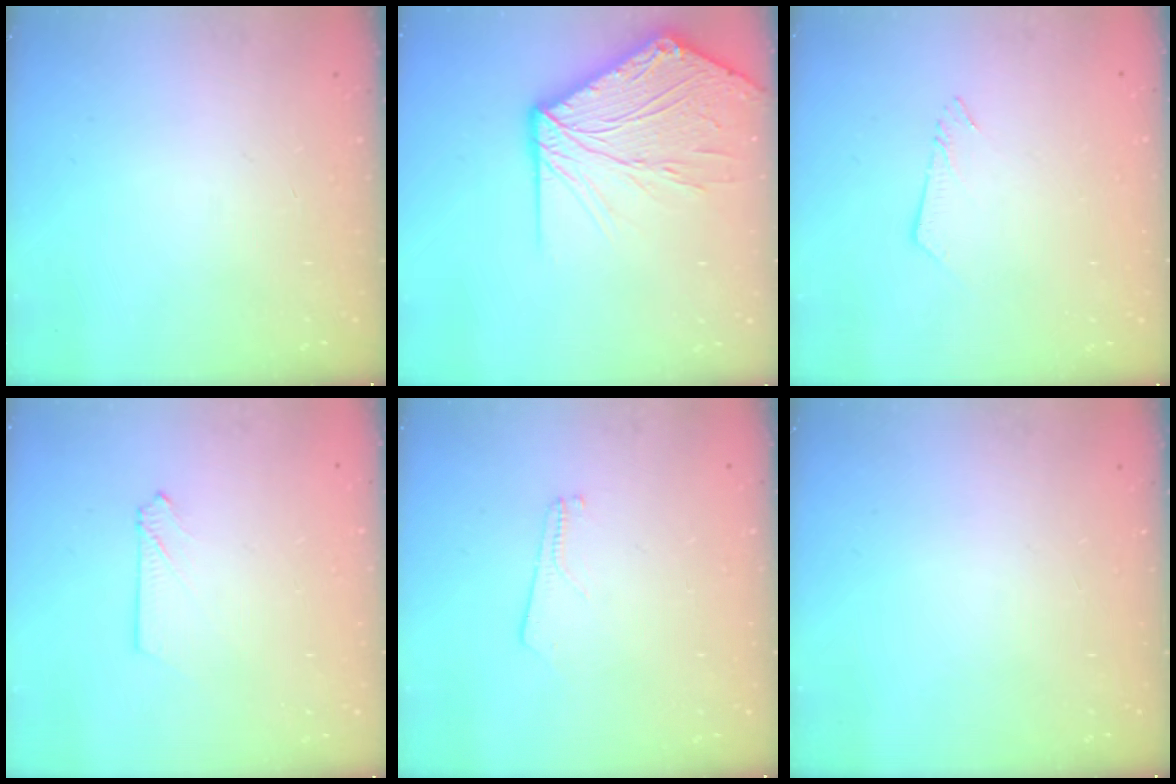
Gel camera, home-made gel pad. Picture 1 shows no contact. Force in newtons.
{"total": 17.4, "press": 17.3, "slide": 2.2}
{"total": 2.4, "press": 2.4, "slide": 0.3}
{"total": 2.2, "press": 2.2, "slide": 0.2}
{"total": 2.6, "press": 2.6, "slide": 0.3}
{"total": 0.0}